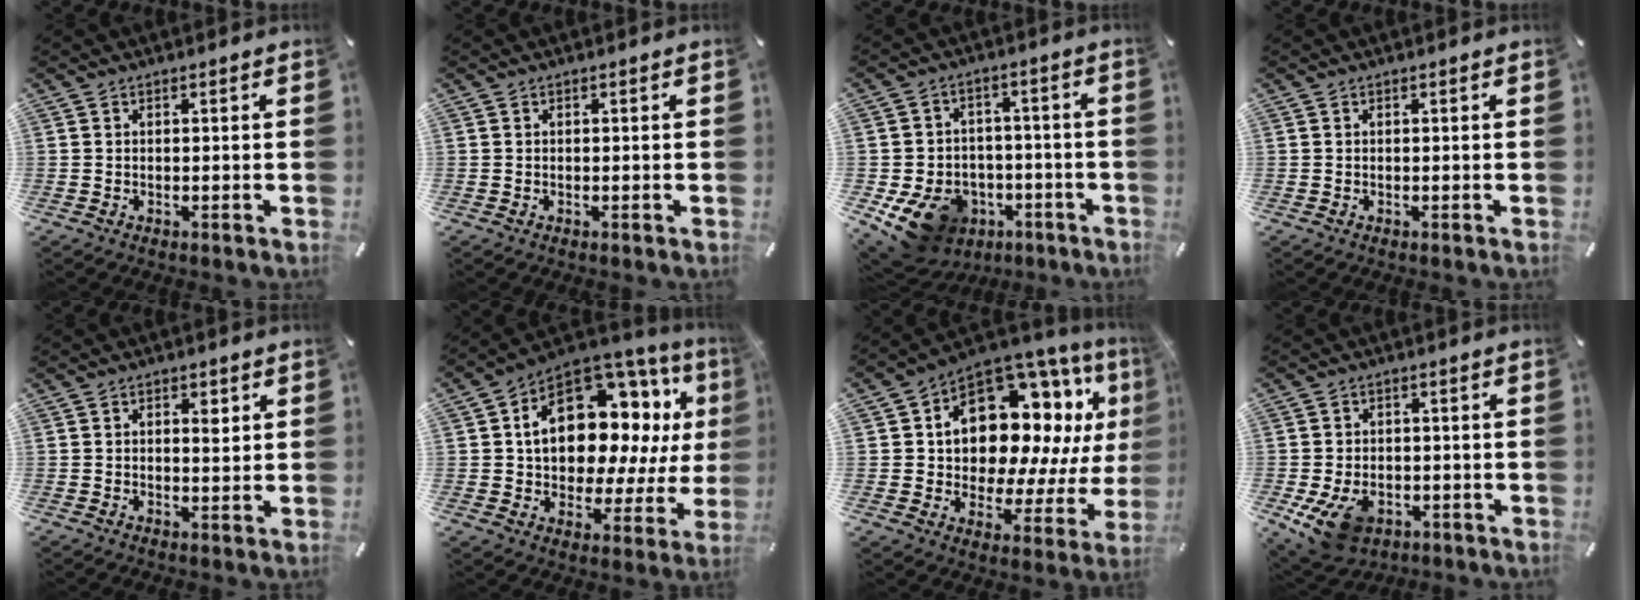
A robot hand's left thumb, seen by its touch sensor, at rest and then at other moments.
{"total": 0.0}
{"total": 13.0, "force": [-6.3, 10.0, 5.4], "torque": [-0.106, 0.033, -0.105]}
{"total": 0.0}
{"total": 2.9, "force": [0.7, 1.8, 2.1], "torque": [-0.020, -0.002, 0.006]}
{"total": 19.0, "force": [5.6, 12.1, 13.5], "torque": [-0.234, -0.042, 0.093]}
{"total": 18.4, "force": [7.2, 12.2, 11.6], "torque": [-0.191, -0.059, 0.123]}
{"total": 9.7, "force": [-3.9, 6.8, 5.7], "torque": [-0.114, 0.016, -0.066]}